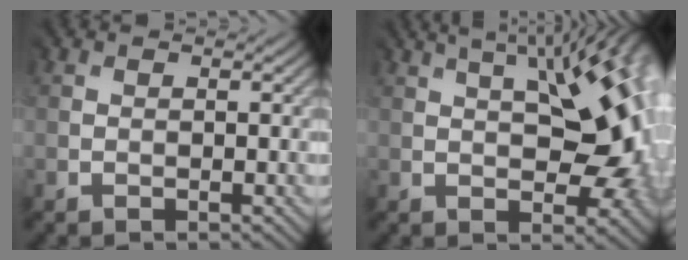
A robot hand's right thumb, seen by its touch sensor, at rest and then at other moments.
{"total": 14.1, "force": [2.5, 6.1, 12.5], "torque": [-0.153, 0.042, 0.036]}